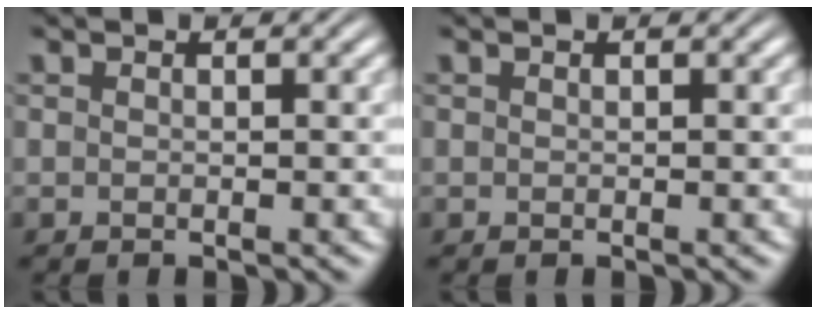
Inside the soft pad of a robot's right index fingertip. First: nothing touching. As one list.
[{"total": 0.0}]